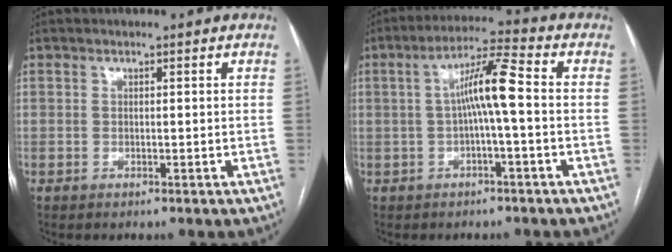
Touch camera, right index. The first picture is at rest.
{"total": 7.4, "force": [-0.1, 0.2, 7.3], "torque": [-0.130, 0.024, -0.004]}